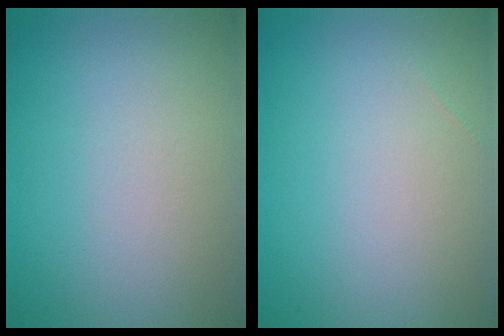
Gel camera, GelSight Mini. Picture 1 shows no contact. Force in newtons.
{"total": 0.0}